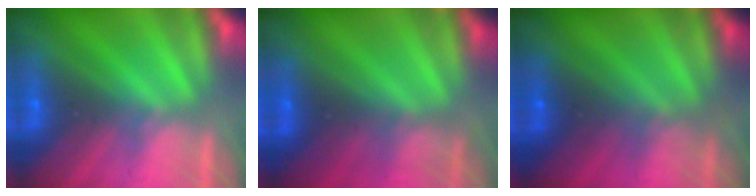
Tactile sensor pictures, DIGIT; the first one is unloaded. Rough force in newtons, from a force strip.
{"total": 2.4}
{"total": 1.8}